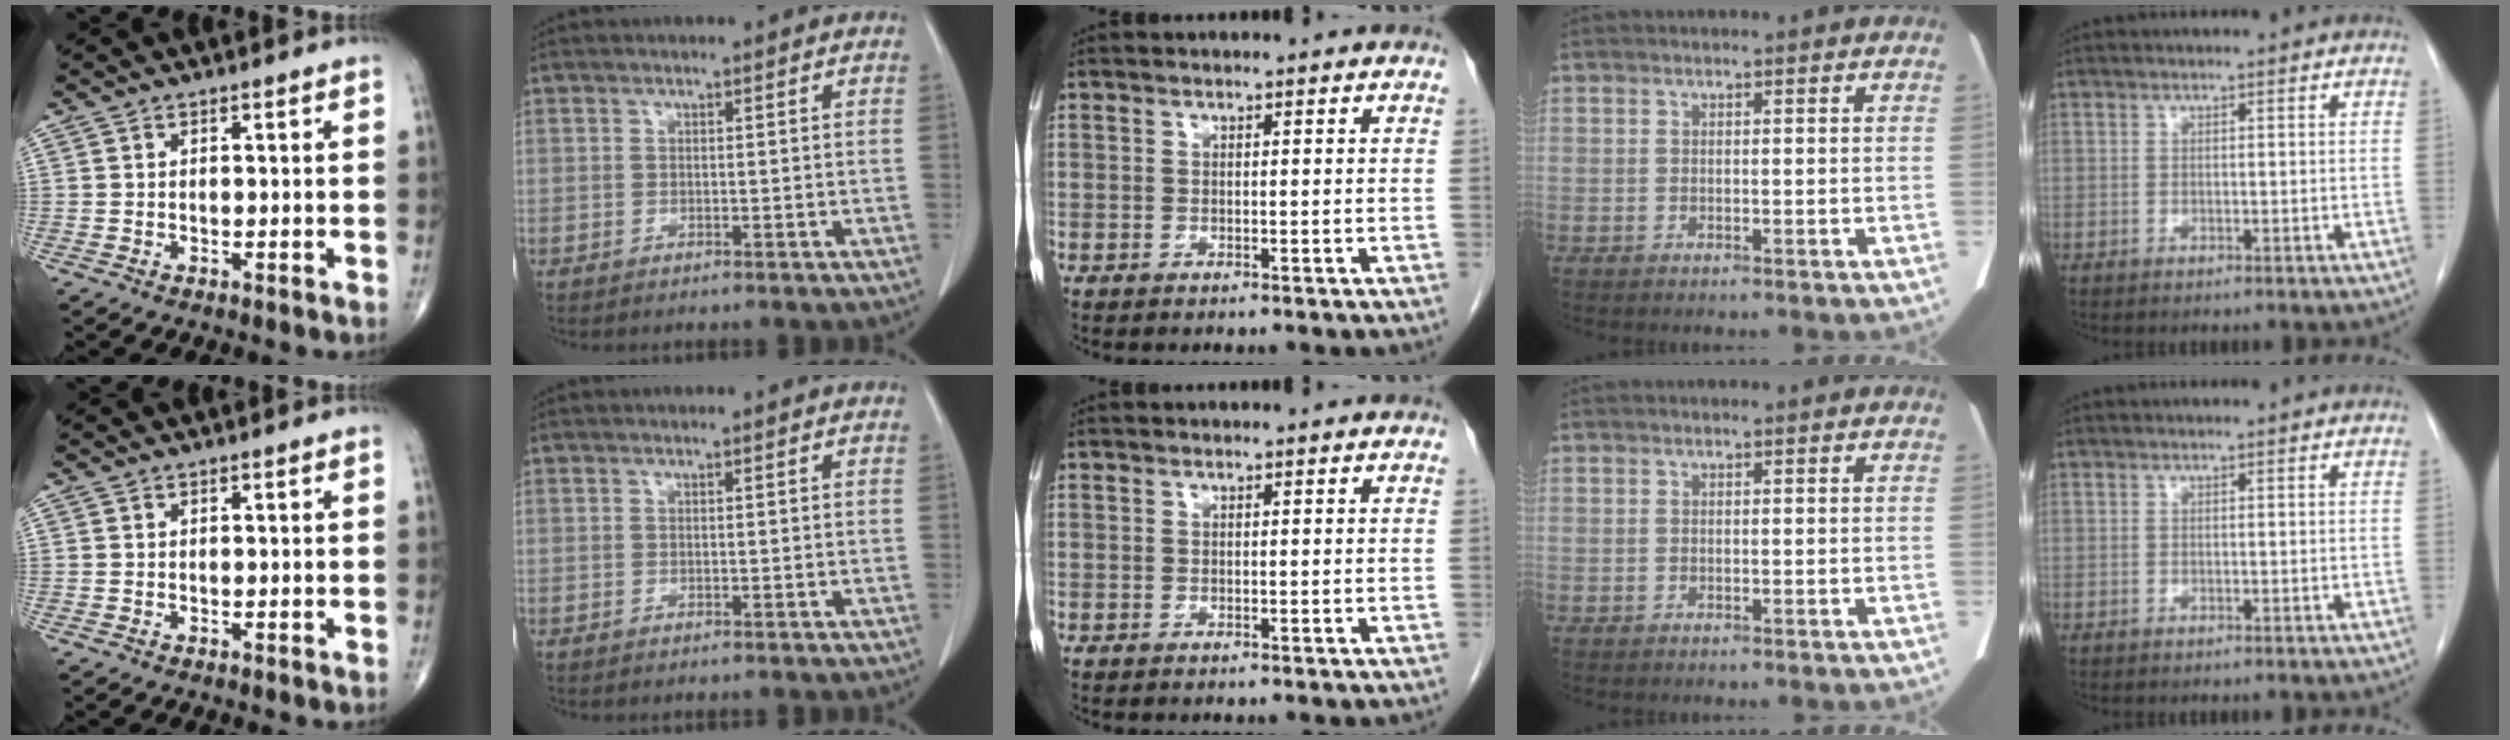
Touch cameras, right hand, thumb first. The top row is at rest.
{}